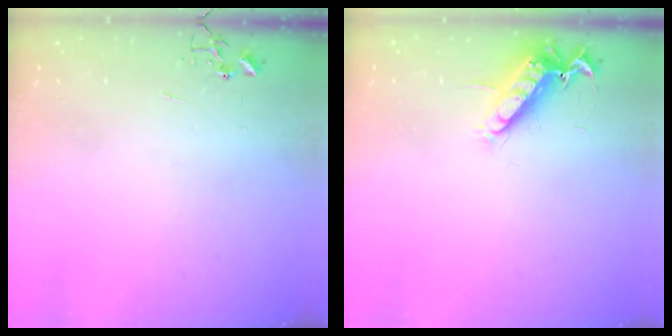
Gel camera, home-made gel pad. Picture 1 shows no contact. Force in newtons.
{"total": 12.9, "press": 12.8, "slide": 1.4}